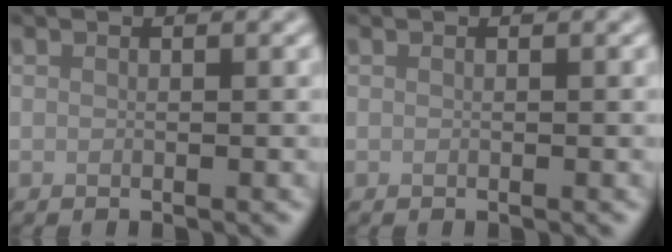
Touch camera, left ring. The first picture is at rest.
{"total": 0.0}